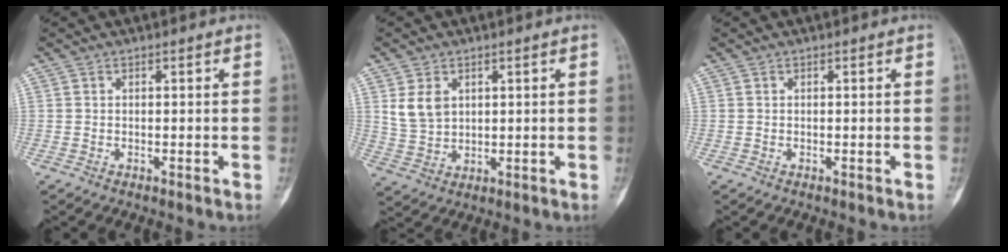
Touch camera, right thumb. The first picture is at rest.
{"total": 5.8, "force": [2.1, 4.1, 3.5], "torque": [-0.056, -0.009, 0.052]}
{"total": 0.0}